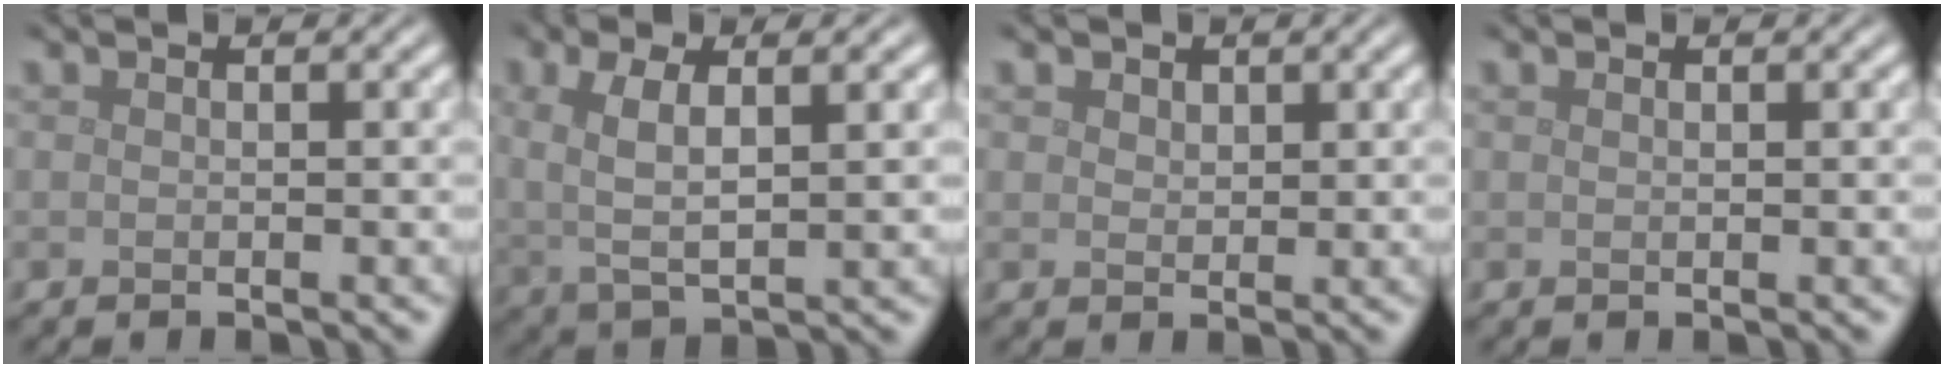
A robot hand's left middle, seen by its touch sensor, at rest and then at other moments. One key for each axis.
{"total": 4.6, "fx": 1.1, "fy": 1.8, "fz": 4.1, "tx": -0.088, "ty": -0.001, "tz": 0.024}
{"total": 1.2, "fx": 0.8, "fy": 0.8, "fz": 0.3, "tx": -0.007, "ty": 0.000, "tz": 0.013}
{"total": 0.0}